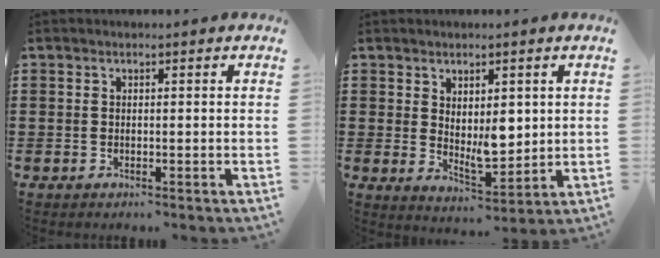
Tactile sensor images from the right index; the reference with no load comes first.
{"total": 5.0, "force": [2.1, 2.8, 3.5], "torque": [-0.051, -0.012, 0.035]}